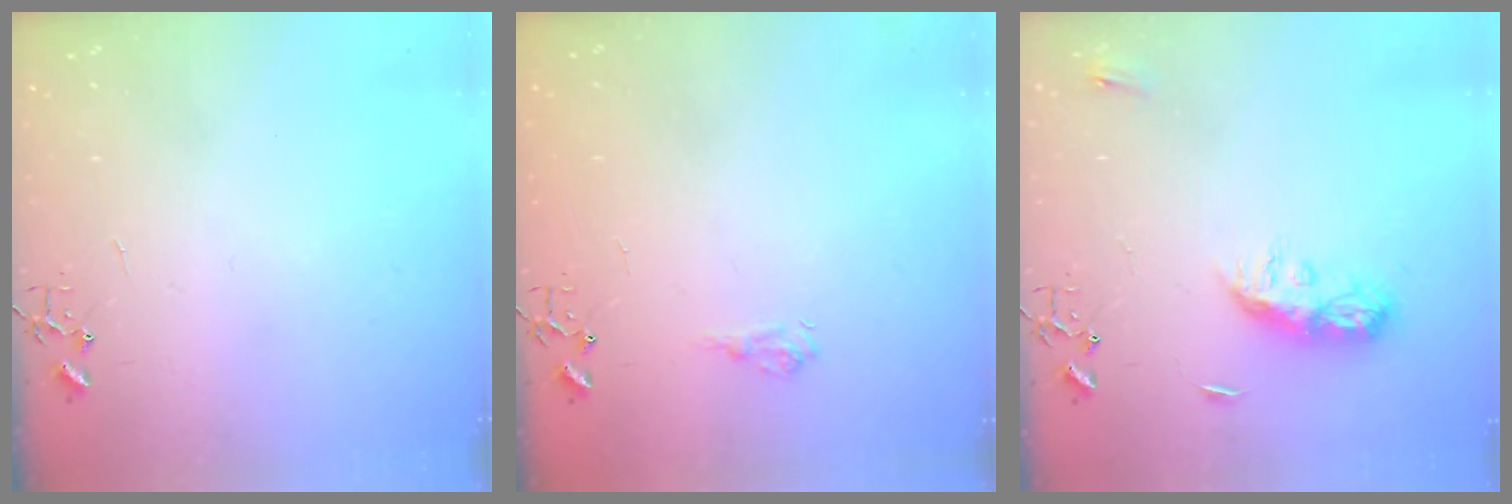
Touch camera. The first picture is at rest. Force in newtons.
{"total": 6.6, "press": 6.5, "slide": 0.9}
{"total": 8.7, "press": 8.7, "slide": 0.4}